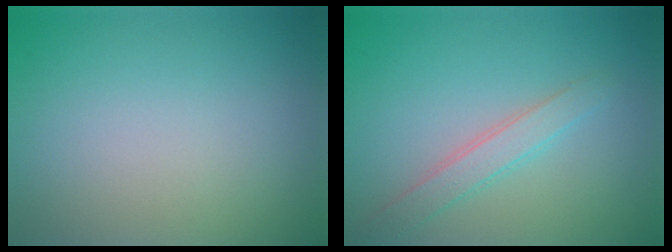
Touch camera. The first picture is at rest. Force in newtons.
{"total": 2.2, "press": 2.2, "slide": 0.1}